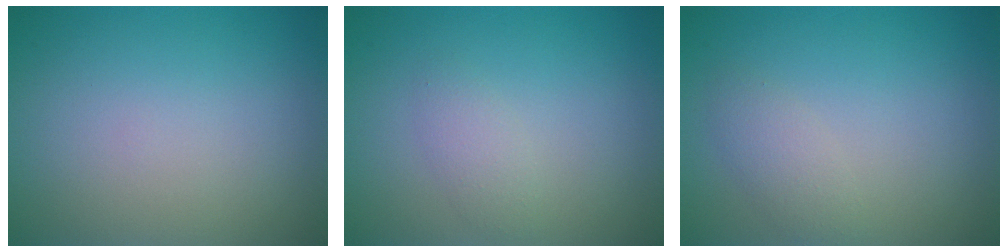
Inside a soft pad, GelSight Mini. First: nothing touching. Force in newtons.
{"total": 1.4, "press": 1.4, "slide": 0.1}
{"total": 1.7, "press": 1.7, "slide": 0.1}